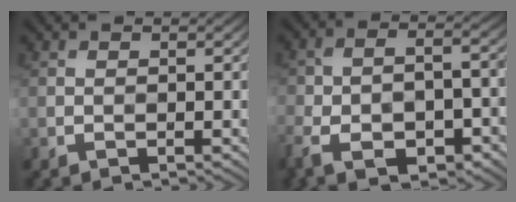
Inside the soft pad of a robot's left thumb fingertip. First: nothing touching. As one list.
[{"total": 12.1, "force": [-6.4, 6.4, 8.0], "torque": [-0.151, -0.031, -0.098]}]